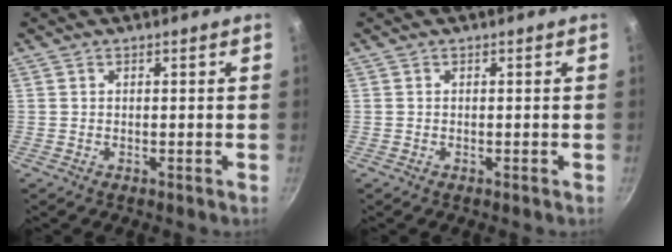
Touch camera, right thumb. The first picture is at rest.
{"total": 0.0}